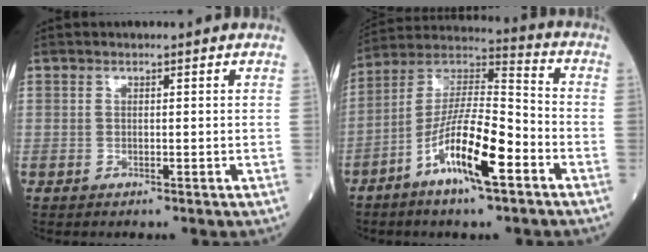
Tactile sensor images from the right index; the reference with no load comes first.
{"total": 14.5, "force": [-6.4, 2.6, 12.7], "torque": [-0.240, 0.002, -0.118]}